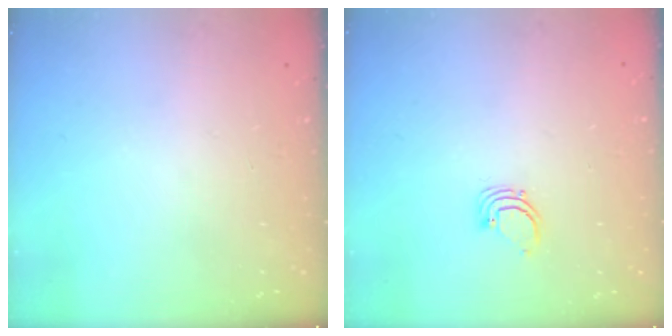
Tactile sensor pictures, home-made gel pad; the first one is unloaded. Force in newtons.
{"total": 2.3, "press": 2.3, "slide": 0.1}